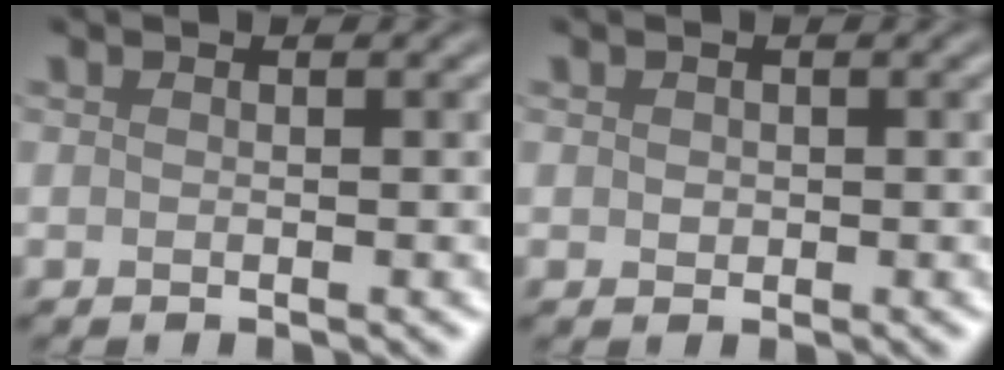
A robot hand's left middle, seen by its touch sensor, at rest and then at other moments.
{"total": 0.6, "force": [0.0, 0.6, 0.2], "torque": [-0.007, -0.002, 0.001]}